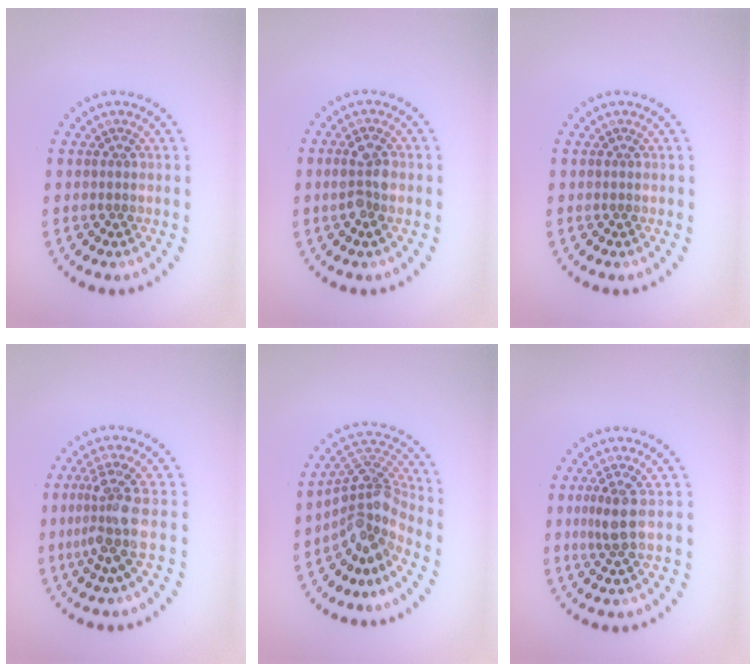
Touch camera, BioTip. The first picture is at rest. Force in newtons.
{"total": 2.4, "press": 2.4, "slide": 0.4}
{"total": 0.0}
{"total": 3.6, "press": 2.7, "slide": 2.4}
{"total": 4.8, "press": 3.2, "slide": 3.6}
{"total": 2.3, "press": 1.9, "slide": 1.4}